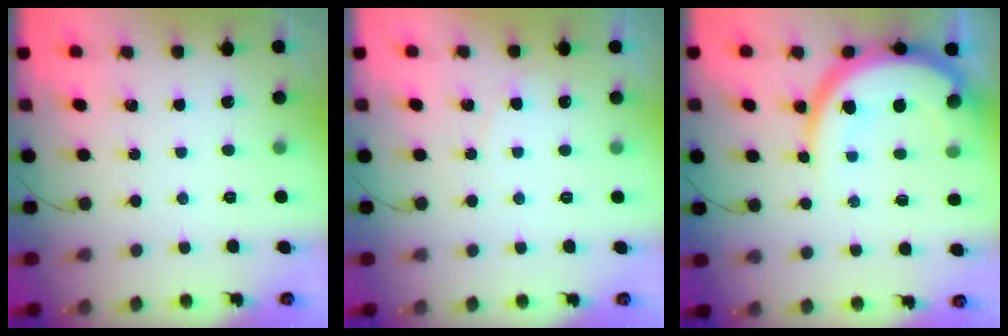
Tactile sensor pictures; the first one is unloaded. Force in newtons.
{"total": 2.7, "press": 2.7, "slide": 0.2}
{"total": 14.1, "press": 14.1, "slide": 1.5}